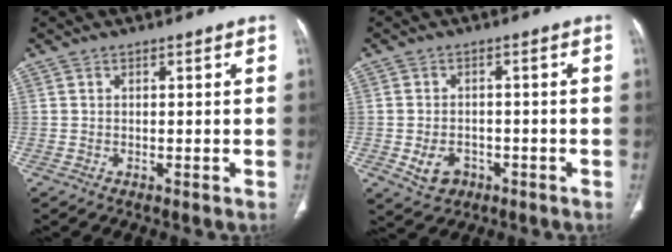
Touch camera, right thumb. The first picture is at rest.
{"total": 5.0, "force": [-1.8, 3.8, 2.6], "torque": [-0.038, 0.011, -0.020]}